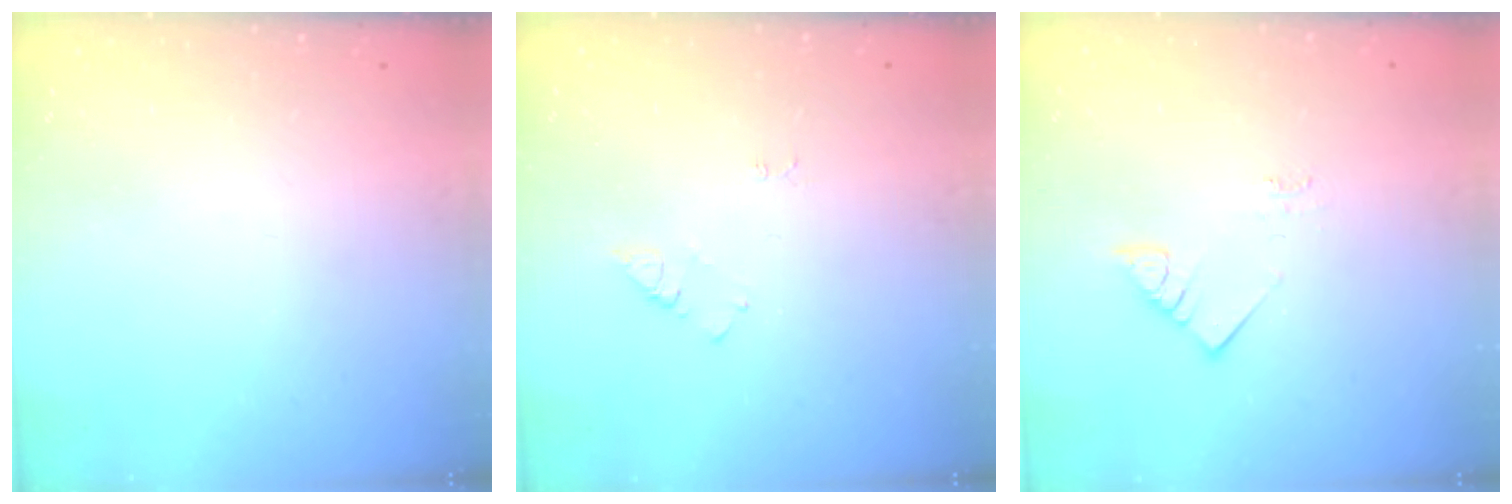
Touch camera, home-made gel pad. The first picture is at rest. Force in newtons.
{"total": 4.2, "press": 4.2, "slide": 0.6}
{"total": 3.3, "press": 3.3, "slide": 0.1}